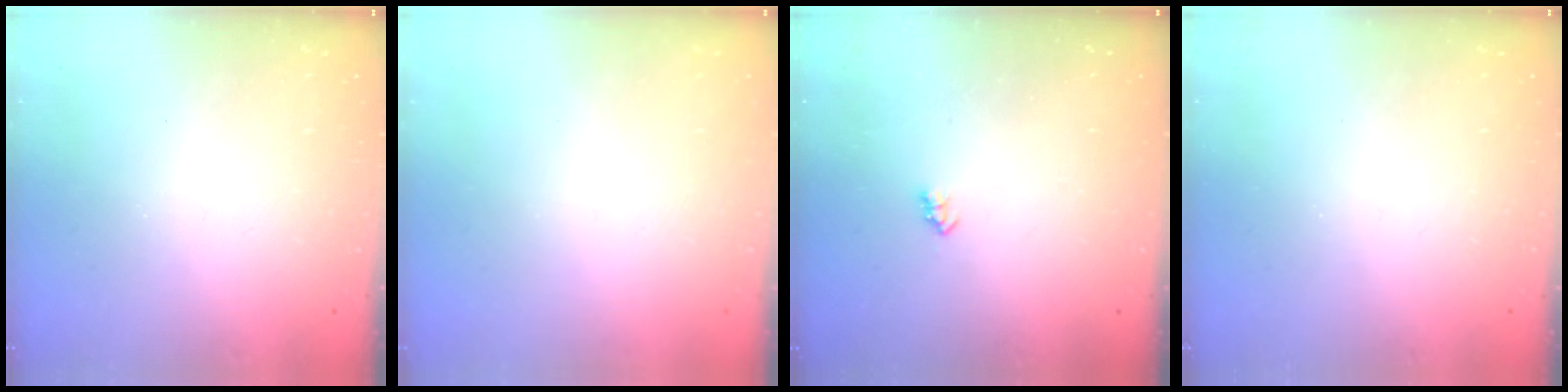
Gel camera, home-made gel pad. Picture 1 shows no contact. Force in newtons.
{"total": 0.0}
{"total": 2.4, "press": 2.4, "slide": 0.4}
{"total": 0.0}